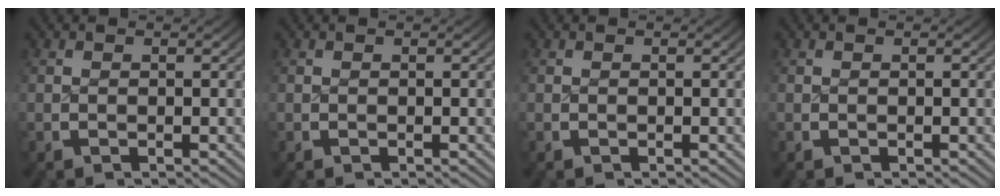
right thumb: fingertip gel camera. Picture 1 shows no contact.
{"total": 0.0}
{"total": 0.0}
{"total": 0.0}